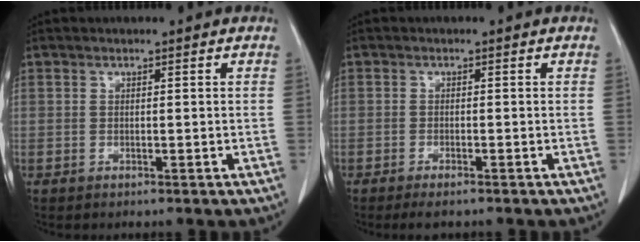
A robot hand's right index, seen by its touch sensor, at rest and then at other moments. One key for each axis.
{"total": 2.4, "fx": -1.9, "fy": 0.5, "fz": 1.4, "tx": -0.020, "ty": -0.004, "tz": -0.028}